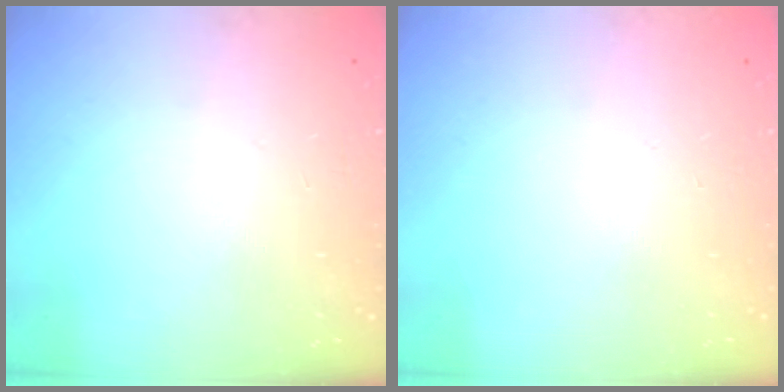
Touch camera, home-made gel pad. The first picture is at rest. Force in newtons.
{"total": 0.0}